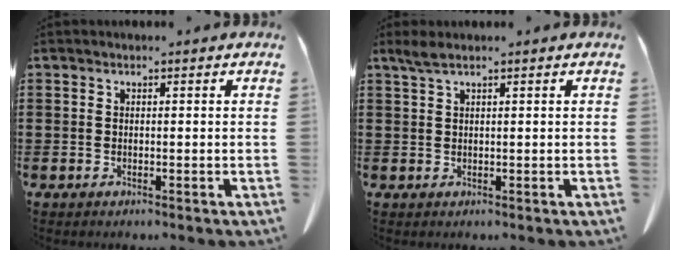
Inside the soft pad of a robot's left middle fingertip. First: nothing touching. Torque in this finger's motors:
{"motor_torque": [0.72, 0.58, 0.13, 0.02]}